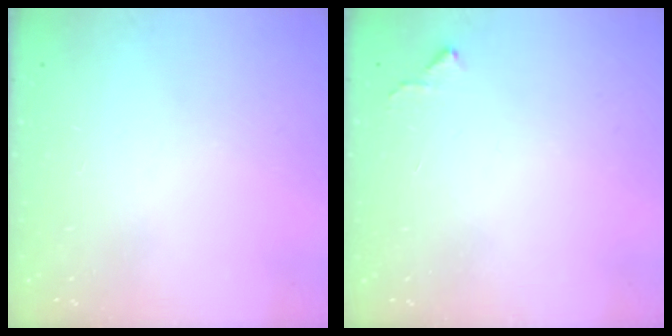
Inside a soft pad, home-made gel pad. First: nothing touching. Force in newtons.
{"total": 5.1, "press": 5.0, "slide": 0.7}